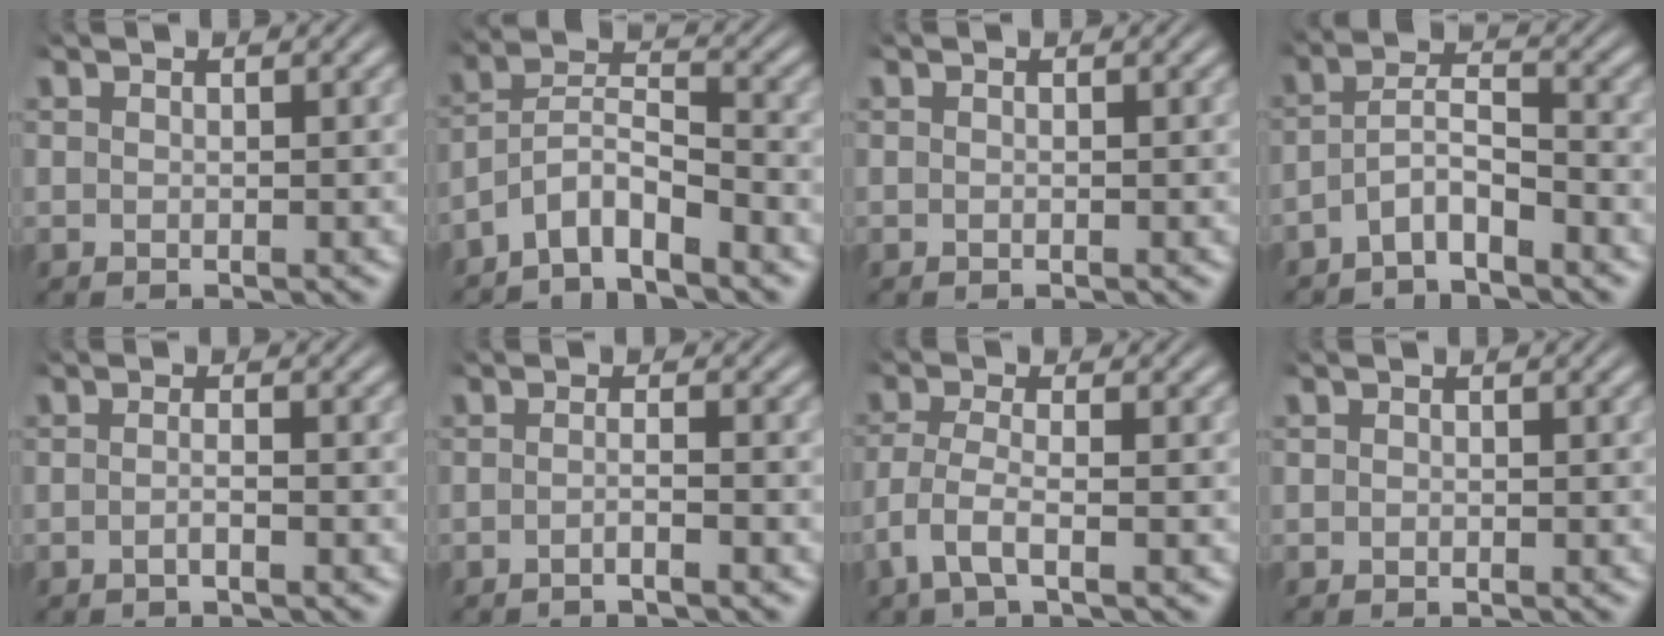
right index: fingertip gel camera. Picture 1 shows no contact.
{"total": 6.8, "force": [-3.9, 4.7, 3.0], "torque": [-0.076, -0.028, -0.068]}
{"total": 0.0}
{"total": 4.2, "force": [-2.8, 2.3, 2.2], "torque": [-0.045, -0.014, -0.047]}
{"total": 1.3, "force": [-1.0, 0.0, 0.9], "torque": [-0.020, -0.003, -0.021]}
{"total": 1.7, "force": [-1.4, -0.3, 1.0], "torque": [-0.019, -0.004, -0.027]}
{"total": 3.1, "force": [-1.6, 1.0, 2.5], "torque": [-0.067, -0.021, -0.018]}
{"total": 0.0}